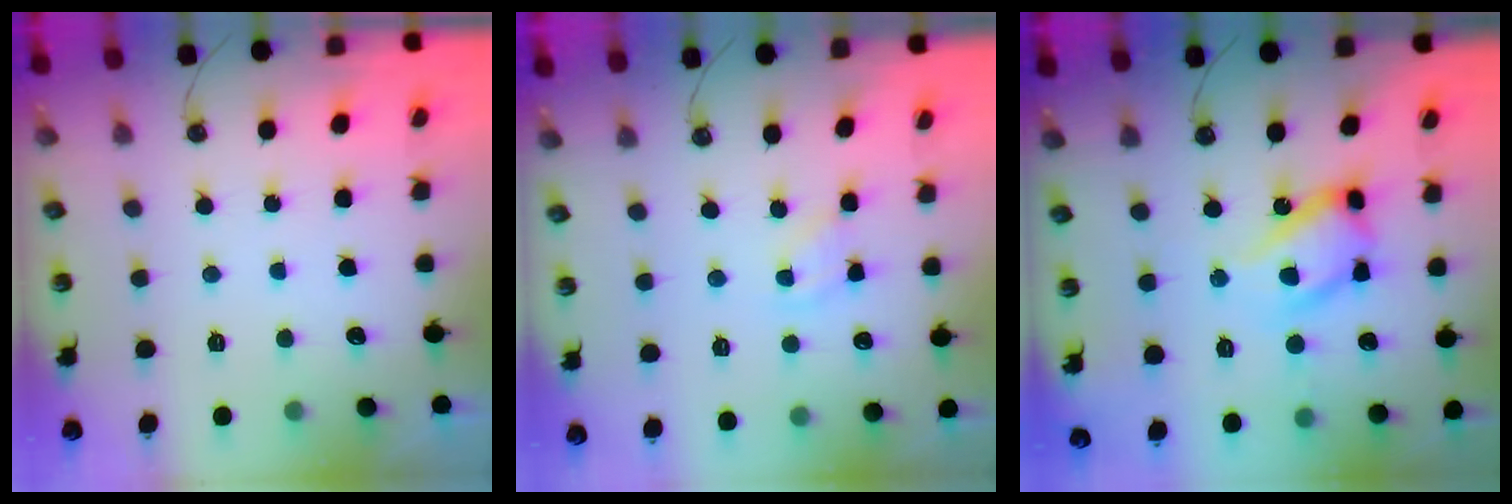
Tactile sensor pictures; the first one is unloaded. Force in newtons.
{"total": 2.9, "press": 2.9, "slide": 0.3}
{"total": 16.3, "press": 16.3, "slide": 1.2}